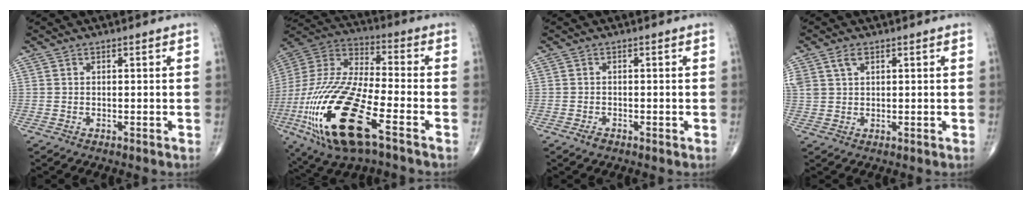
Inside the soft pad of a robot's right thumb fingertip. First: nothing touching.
{"total": 28.5, "force": [-11.2, 9.8, 24.3], "torque": [-0.601, -0.009, -0.204]}
{"total": 1.3, "force": [-0.8, 0.7, 0.7], "torque": [-0.015, -0.001, -0.016]}
{"total": 3.8, "force": [1.9, 2.3, 2.4], "torque": [-0.050, 0.004, 0.045]}